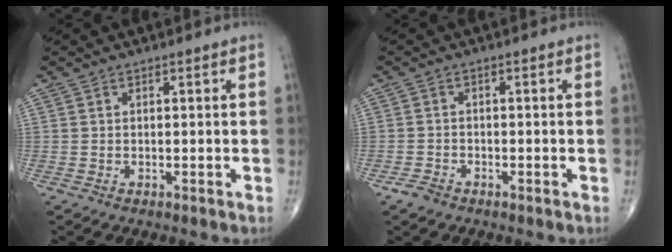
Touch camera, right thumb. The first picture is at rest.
{"total": 2.1, "force": [-1.5, 1.2, 0.9], "torque": [-0.020, 0.005, -0.025]}